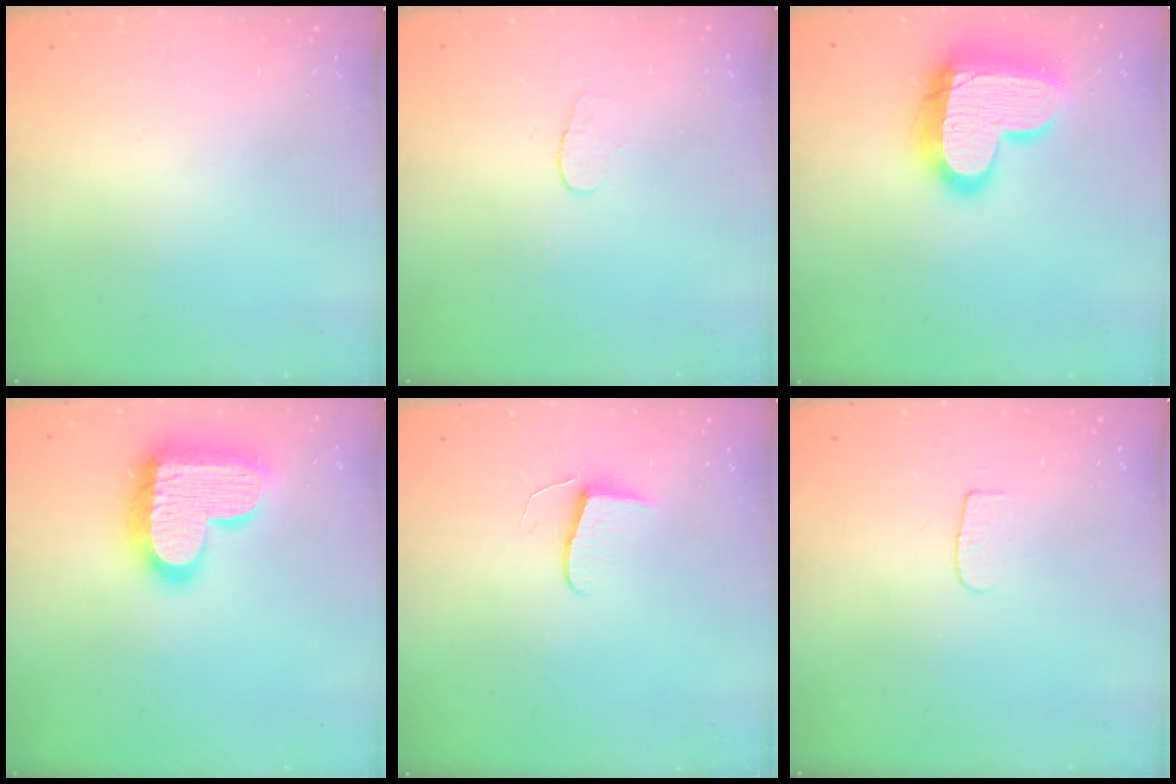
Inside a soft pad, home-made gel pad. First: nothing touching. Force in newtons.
{"total": 4.1, "press": 4.1, "slide": 0.3}
{"total": 19.3, "press": 19.2, "slide": 1.6}
{"total": 18.7, "press": 18.7, "slide": 1.2}
{"total": 5.9, "press": 5.8, "slide": 0.6}
{"total": 4.2, "press": 4.2, "slide": 0.4}